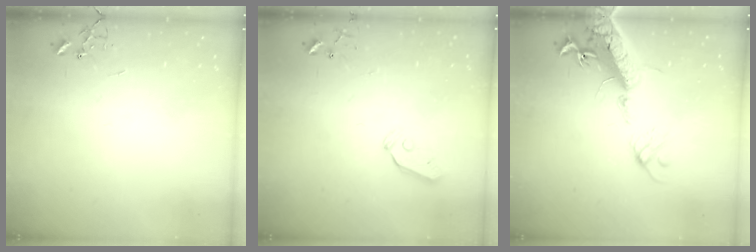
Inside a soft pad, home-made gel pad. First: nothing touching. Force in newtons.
{"total": 4.9, "press": 4.8, "slide": 0.9}
{"total": 22.7, "press": 22.1, "slide": 4.9}